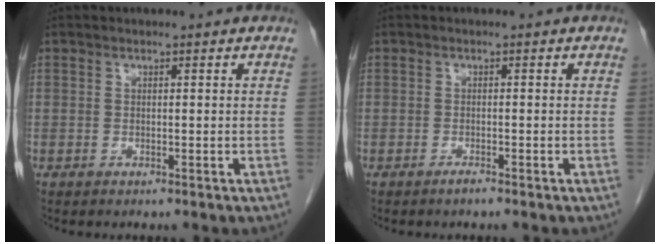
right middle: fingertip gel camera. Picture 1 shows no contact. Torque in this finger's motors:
{"motor_torque": [0.49, -0.28, 0.17, 0.06]}